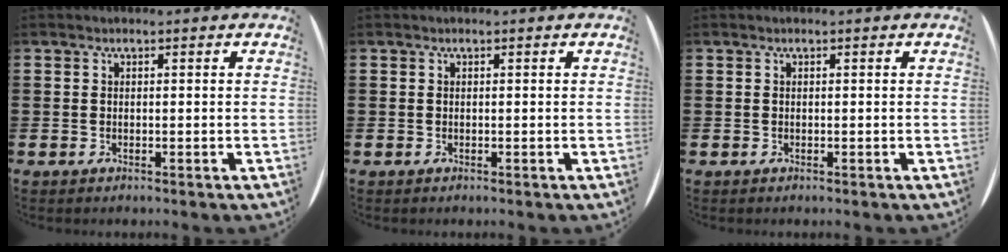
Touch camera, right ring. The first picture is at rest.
{"total": 0.0}
{"total": 0.0}